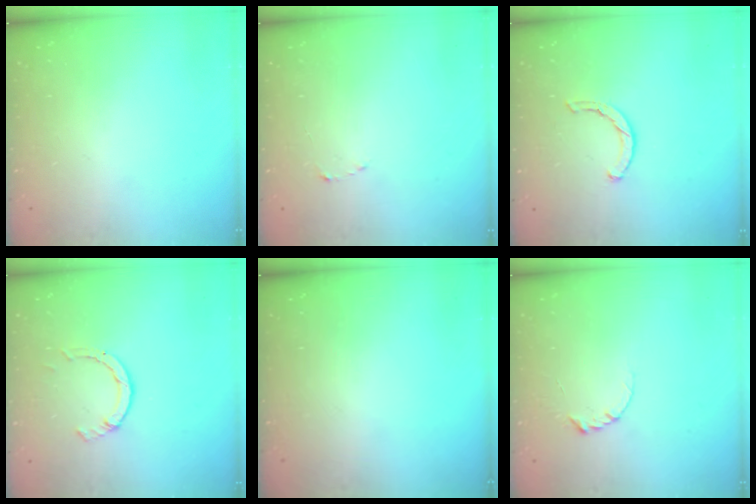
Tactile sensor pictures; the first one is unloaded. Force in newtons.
{"total": 1.5, "press": 1.5, "slide": 0.2}
{"total": 1.9, "press": 1.9, "slide": 0.3}
{"total": 2.3, "press": 2.3, "slide": 0.3}
{"total": 0.0}
{"total": 3.2, "press": 3.2, "slide": 0.3}